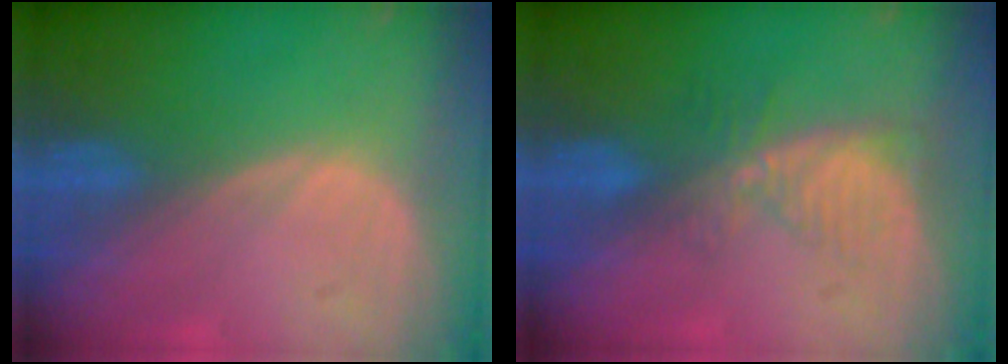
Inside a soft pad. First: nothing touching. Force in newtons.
{"total": 5.4, "press": 4.6, "slide": 2.8}